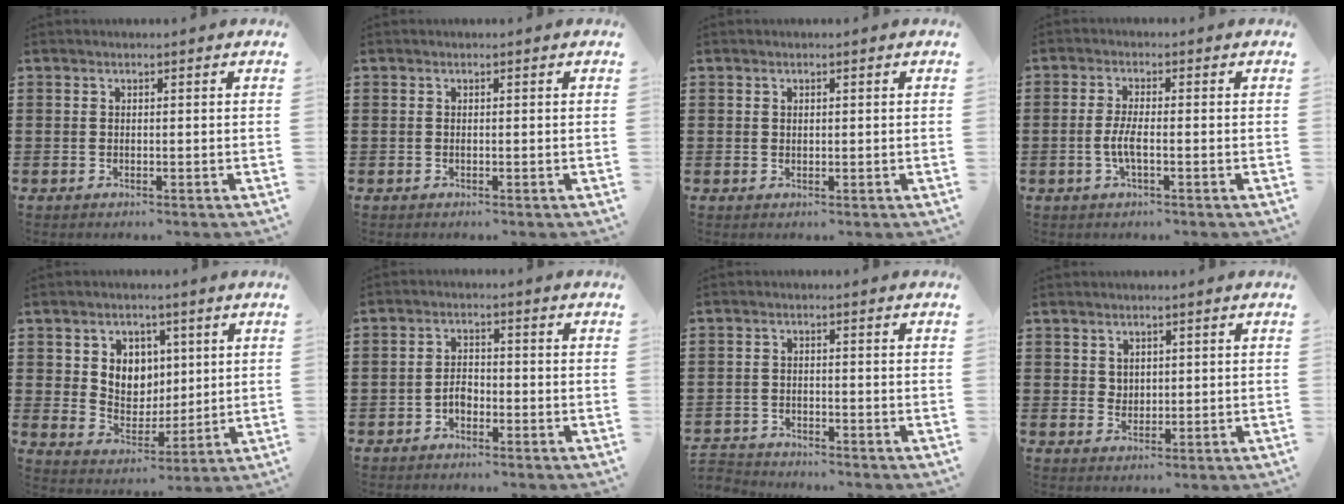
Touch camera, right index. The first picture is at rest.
{"total": 0.0}
{"total": 0.6, "force": [0.3, 0.5, 0.2], "torque": [-0.006, 0.002, 0.006]}
{"total": 3.6, "force": [-1.0, 0.5, 3.4], "torque": [-0.082, -0.009, -0.025]}
{"total": 5.7, "force": [2.3, 5.1, 1.1], "torque": [-0.042, 0.003, 0.040]}
{"total": 2.5, "force": [-1.4, 1.4, 1.6], "torque": [-0.034, 0.001, -0.028]}
{"total": 2.5, "force": [-2.4, 0.3, -0.2], "torque": [-0.005, -0.002, -0.054]}
{"total": 1.9, "force": [1.3, 1.4, 0.2], "torque": [-0.009, 0.007, 0.025]}